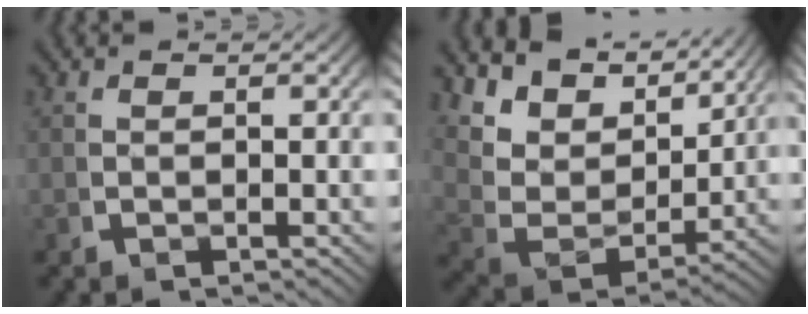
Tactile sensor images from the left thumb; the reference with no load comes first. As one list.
[{"total": 9.3, "force": [4.5, 5.4, 6.1], "torque": [-0.134, 0.005, 0.070]}]